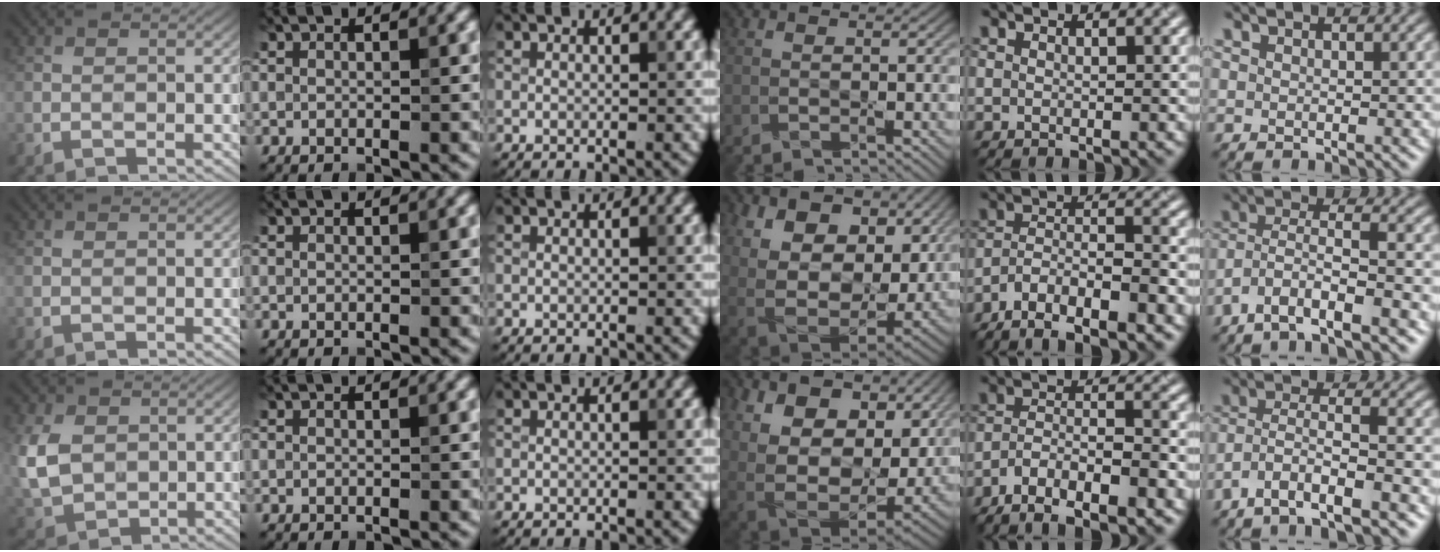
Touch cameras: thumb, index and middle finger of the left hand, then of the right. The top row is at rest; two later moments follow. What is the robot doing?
{"motion": "wipe", "object": "glasses"}